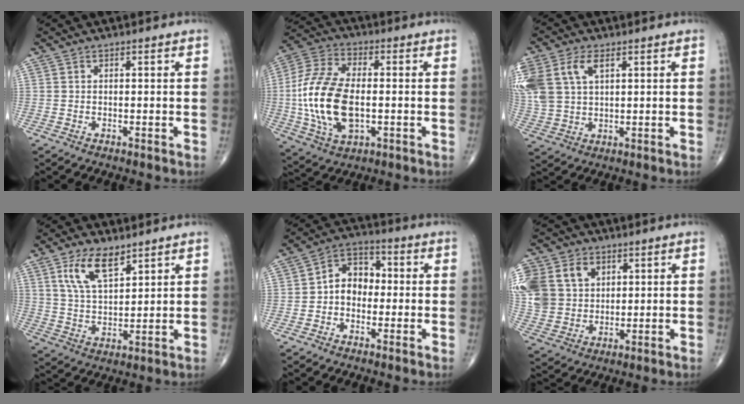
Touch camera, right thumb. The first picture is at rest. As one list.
[{"total": 17.8, "force": [-1.6, 9.7, 14.9], "torque": [-0.311, 0.008, -0.028]}, {"total": 14.8, "force": [5.6, 9.2, 10.1], "torque": [-0.263, 0.012, 0.113]}, {"total": 9.3, "force": [5.4, 4.1, 6.3], "torque": [-0.106, -0.029, 0.110]}, {"total": 7.8, "force": [-0.5, 6.0, 5.0], "torque": [-0.053, 0.031, -0.022]}, {"total": 18.5, "force": [5.4, 14.8, 9.6], "torque": [-0.224, 0.025, 0.115]}]